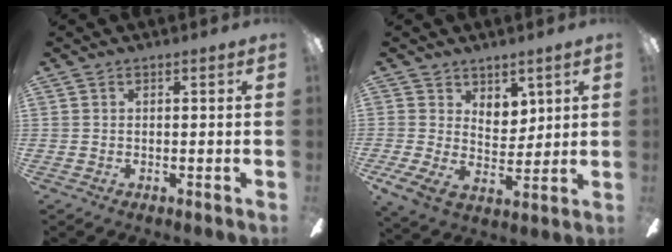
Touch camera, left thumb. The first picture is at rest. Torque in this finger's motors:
{"motor_torque": [0.08, 0.32, 1.22, 0.32, 0.07]}